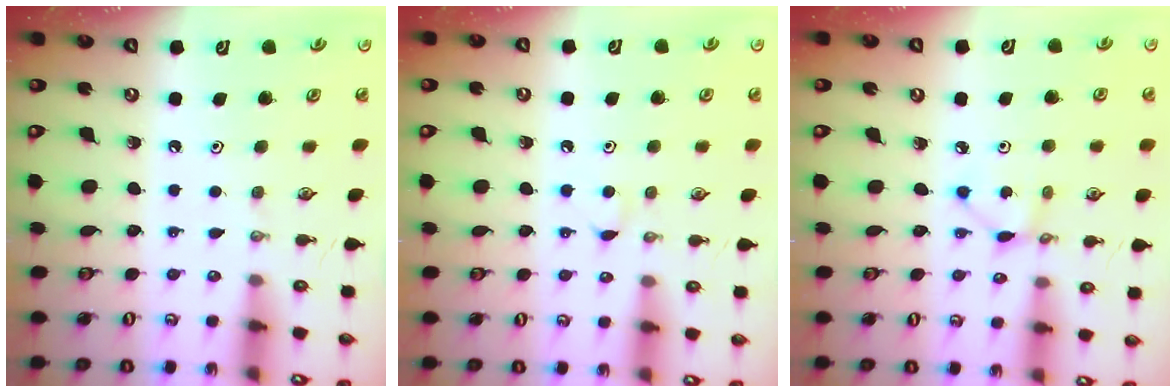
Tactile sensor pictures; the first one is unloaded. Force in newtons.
{"total": 3.4, "press": 3.4, "slide": 0.5}
{"total": 2.9, "press": 2.9, "slide": 0.1}